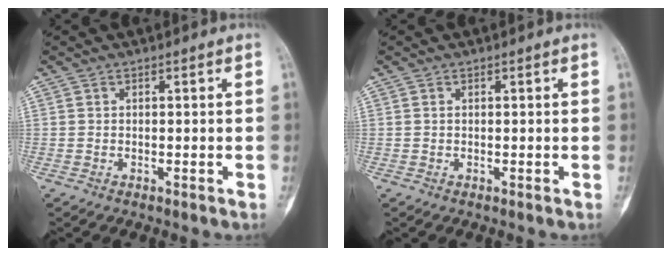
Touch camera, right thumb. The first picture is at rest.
{"total": 0.0}